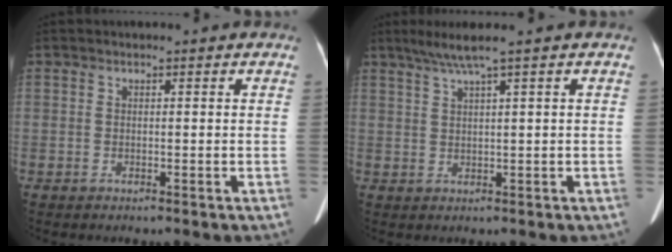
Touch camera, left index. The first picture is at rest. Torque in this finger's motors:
{"motor_torque": [-0.02, -0.38, 0.07, 0.00]}